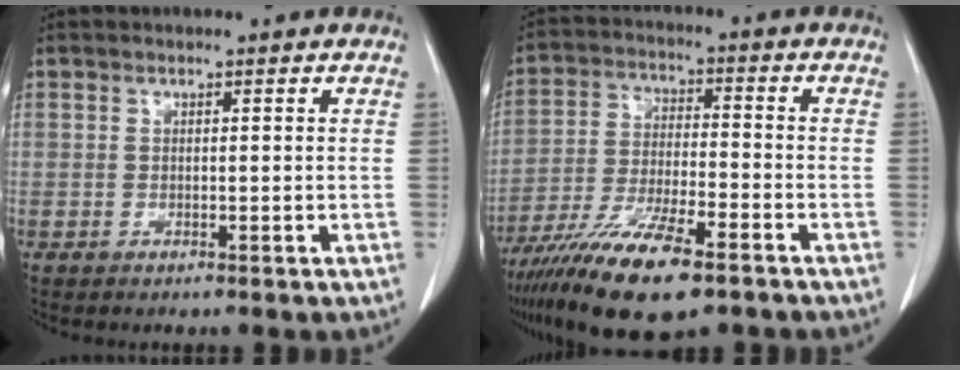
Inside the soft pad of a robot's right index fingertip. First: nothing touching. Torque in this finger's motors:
{"motor_torque": [1.06, -1.08, 1.05, 0.21]}